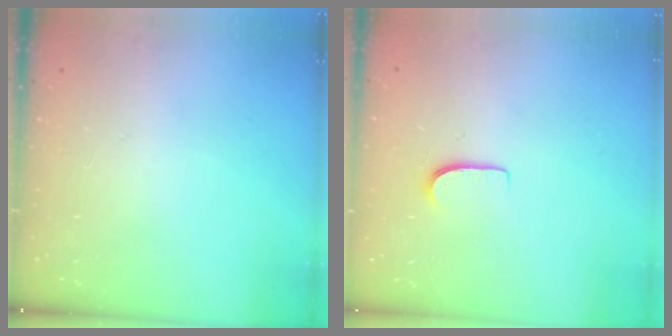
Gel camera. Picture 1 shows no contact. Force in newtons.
{"total": 5.1, "press": 5.1, "slide": 0.5}